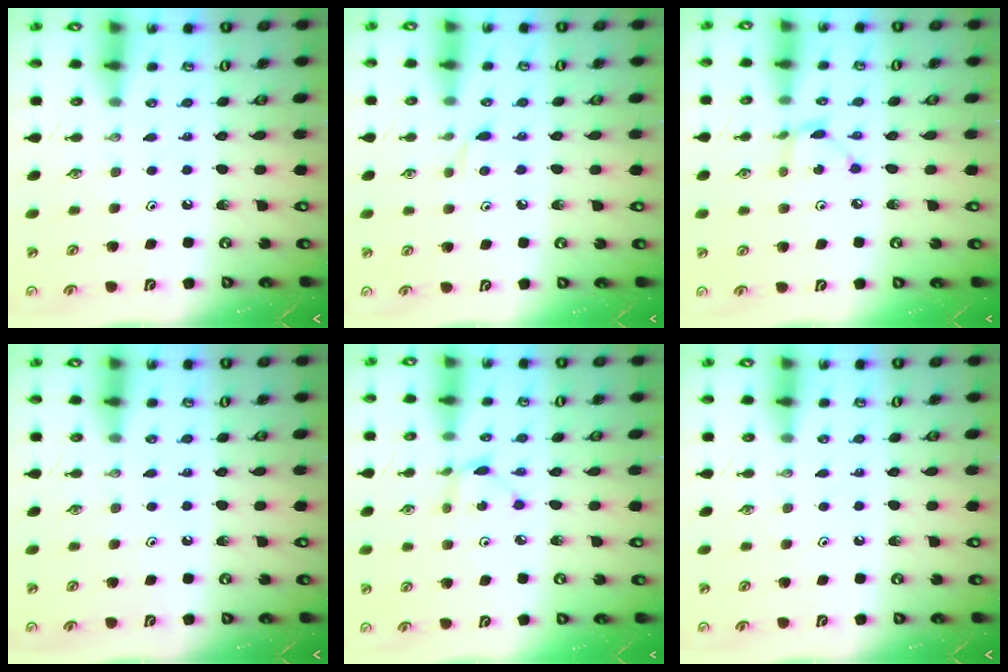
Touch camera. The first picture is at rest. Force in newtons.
{"total": 4.0, "press": 4.0, "slide": 0.6}
{"total": 2.8, "press": 2.8, "slide": 0.1}
{"total": 0.0}
{"total": 2.1, "press": 2.1, "slide": 0.2}
{"total": 0.0}